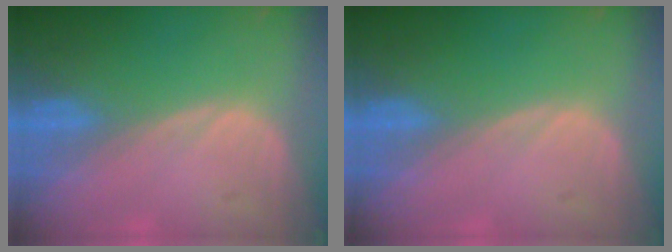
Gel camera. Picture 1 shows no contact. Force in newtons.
{"total": 0.0}